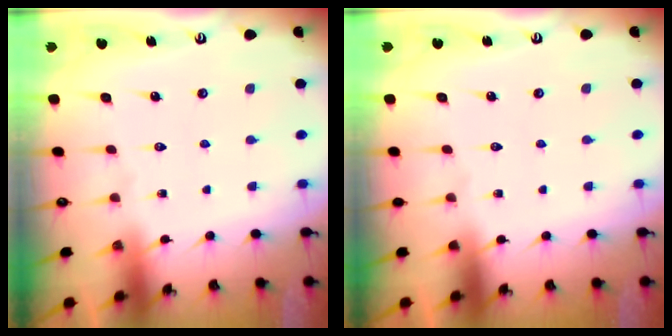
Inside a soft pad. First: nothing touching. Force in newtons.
{"total": 0.0}